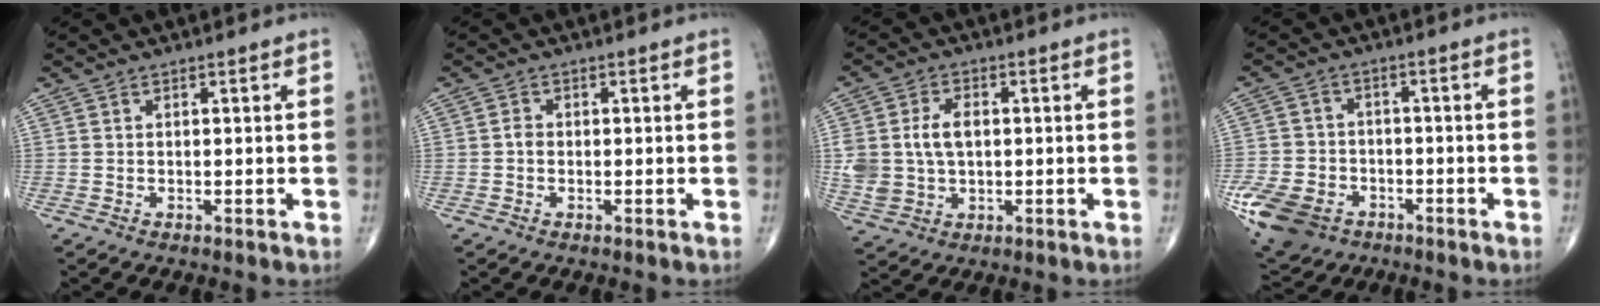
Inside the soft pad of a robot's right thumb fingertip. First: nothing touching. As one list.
[{"total": 1.3, "force": [-0.3, 1.0, 0.7], "torque": [-0.005, 0.004, -0.007]}, {"total": 7.7, "force": [0.5, 5.2, 5.6], "torque": [-0.107, 0.007, 0.016]}, {"total": 12.5, "force": [-6.0, 9.2, 6.1], "torque": [-0.121, 0.014, -0.100]}]